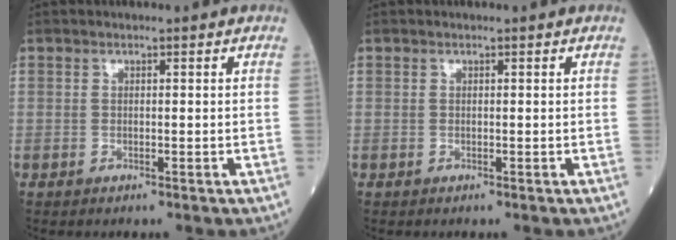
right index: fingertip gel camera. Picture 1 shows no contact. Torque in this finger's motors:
{"motor_torque": [0.05, 0.05, 0.00, 0.00]}